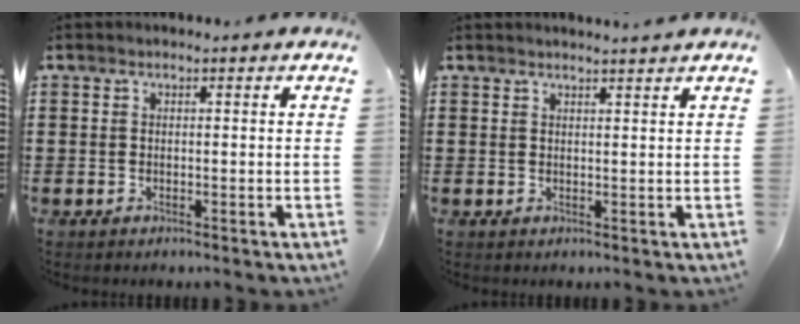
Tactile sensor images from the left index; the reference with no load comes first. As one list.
[{"total": 1.5, "force": [1.5, -0.3, 0.4], "torque": [-0.008, -0.001, 0.029]}]